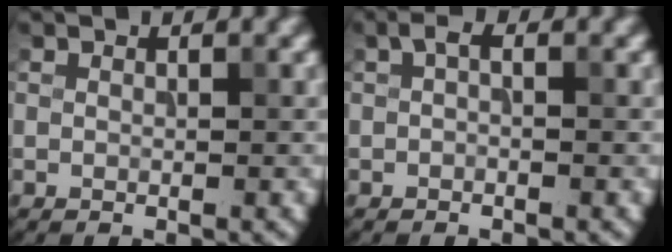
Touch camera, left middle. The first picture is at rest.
{"total": 1.0, "force": [-0.1, 0.5, 0.9], "torque": [-0.017, 0.003, -0.003]}